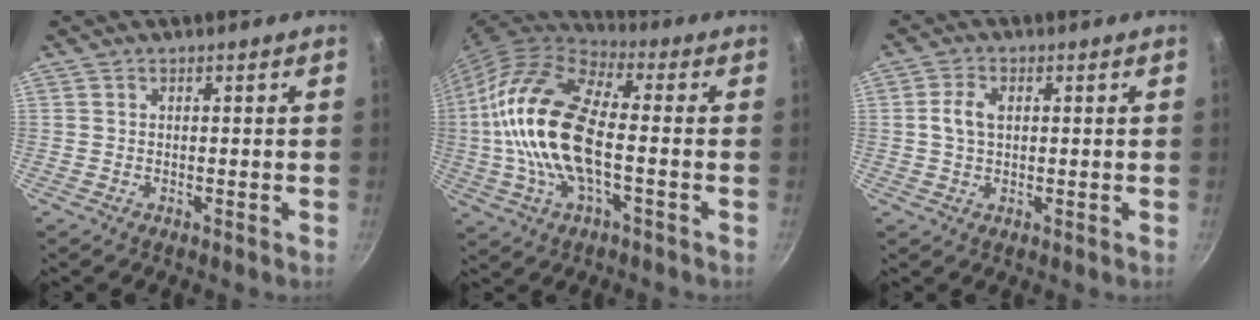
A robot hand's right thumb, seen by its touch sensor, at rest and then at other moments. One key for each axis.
{"total": 20.1, "fx": -1.6, "fy": 8.9, "fz": 18.0, "tx": -0.376, "ty": 0.026, "tz": -0.033}
{"total": 4.3, "fx": 0.6, "fy": 2.7, "fz": 3.2, "tx": -0.070, "ty": 0.006, "tz": 0.011}